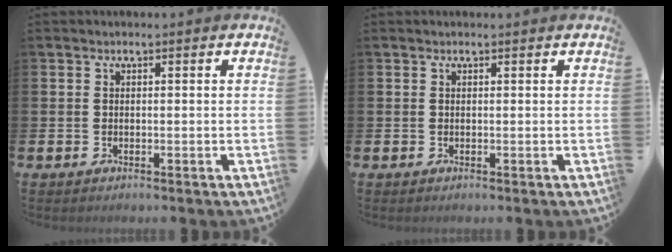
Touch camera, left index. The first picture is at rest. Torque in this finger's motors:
{"motor_torque": [0.93, -1.18, 0.02, -0.01]}